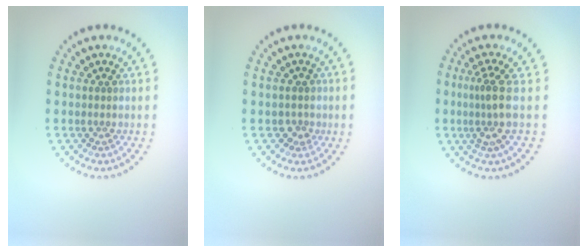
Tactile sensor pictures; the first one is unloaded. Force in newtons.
{"total": 1.3, "press": 1.1, "slide": 0.7}
{"total": 2.8, "press": 2.1, "slide": 1.9}